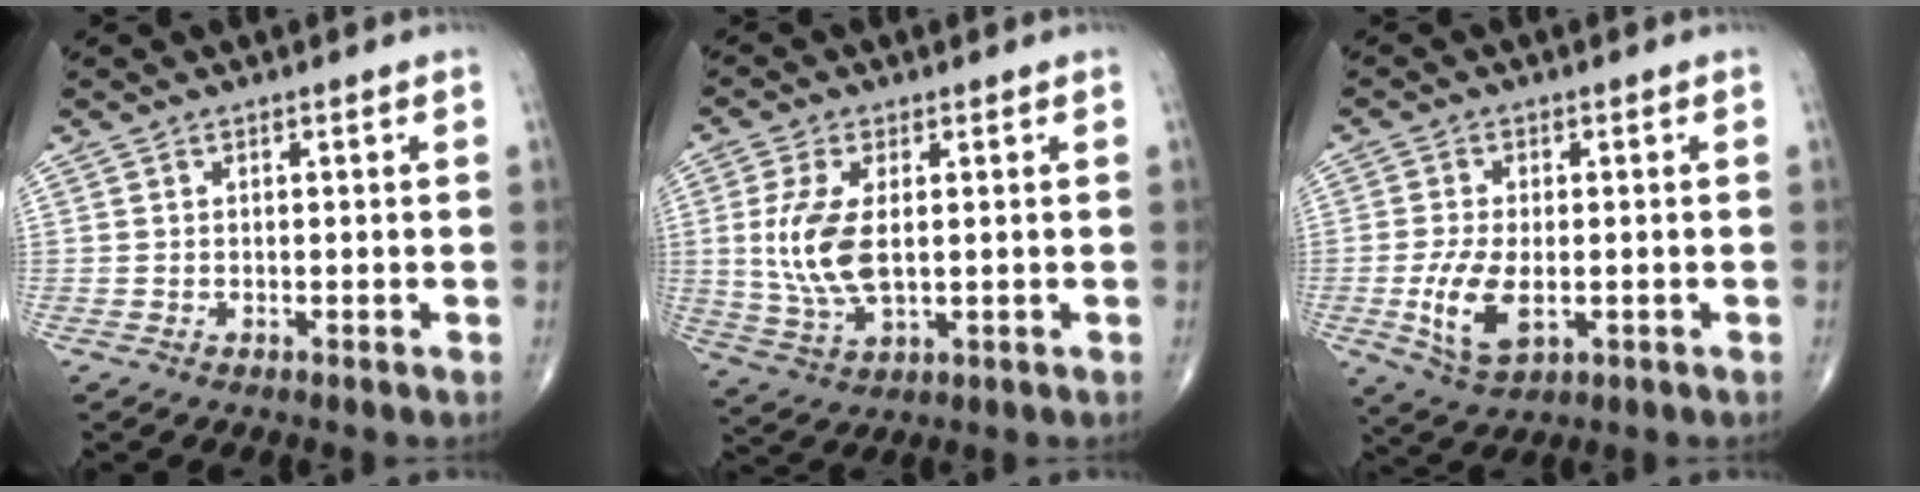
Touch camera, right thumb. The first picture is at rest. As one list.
[{"total": 10.3, "force": [0.9, 5.1, 8.8], "torque": [-0.192, -0.010, 0.026]}, {"total": 8.7, "force": [-1.8, 4.5, 7.3], "torque": [-0.147, -0.009, -0.025]}]